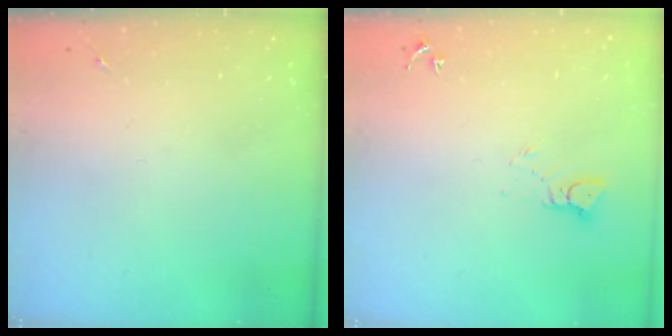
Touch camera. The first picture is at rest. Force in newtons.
{"total": 3.1, "press": 3.1, "slide": 0.1}